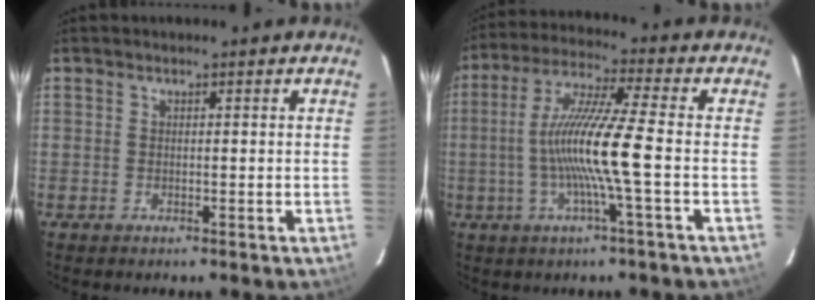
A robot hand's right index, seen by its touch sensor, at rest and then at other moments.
{"total": 12.2, "force": [-2.2, -1.2, 12.0], "torque": [-0.235, 0.001, -0.042]}